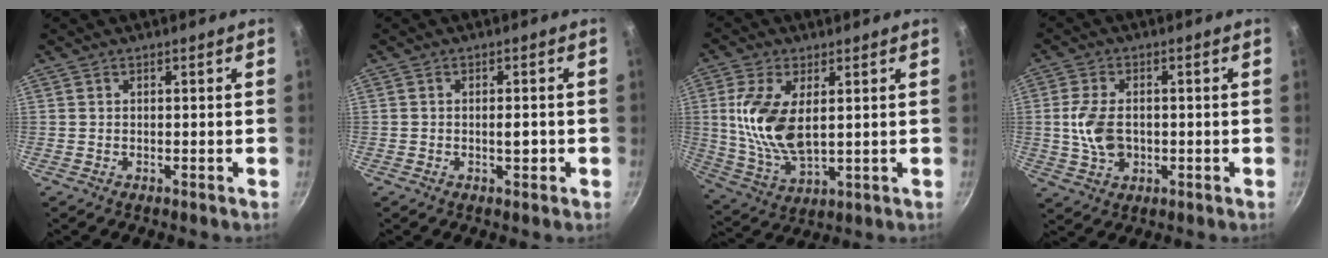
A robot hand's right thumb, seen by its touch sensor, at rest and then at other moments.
{"total": 2.3, "force": [-0.5, 1.1, 1.9], "torque": [-0.015, 0.009, -0.008]}
{"total": 13.0, "force": [2.2, 6.7, 11.0], "torque": [-0.215, -0.015, 0.051]}
{"total": 7.9, "force": [-0.3, 5.3, 5.8], "torque": [-0.108, 0.004, -0.004]}